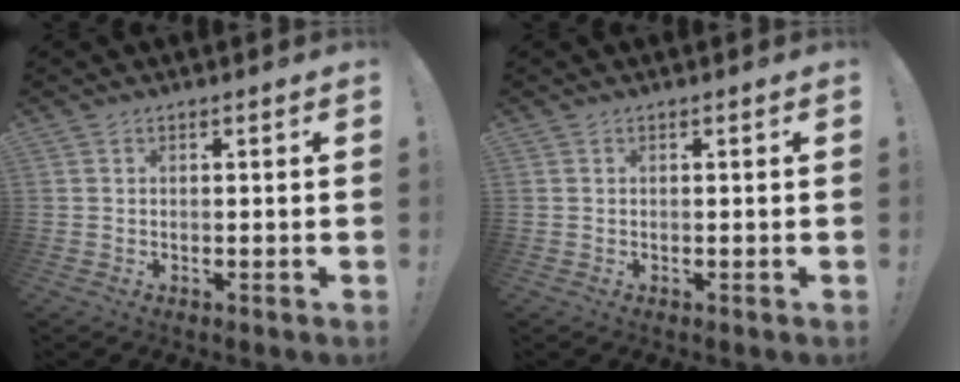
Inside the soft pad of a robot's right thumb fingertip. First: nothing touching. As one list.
[{"total": 0.0}]